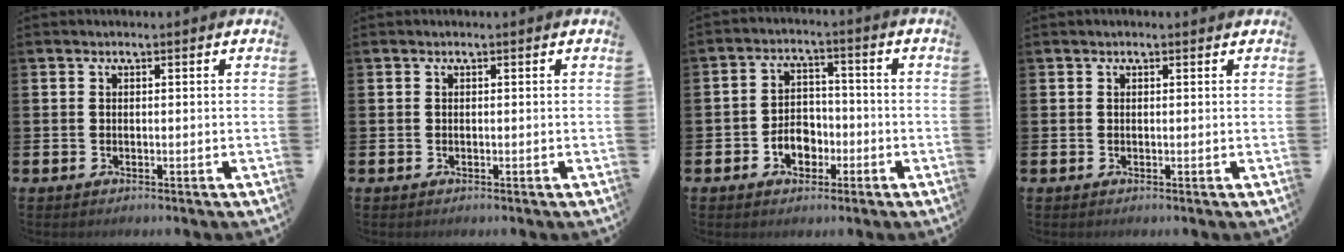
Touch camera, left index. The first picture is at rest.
{"total": 0.0}
{"total": 4.4, "force": [-1.8, 3.3, 2.2], "torque": [-0.030, 0.000, -0.042]}
{"total": 0.0}